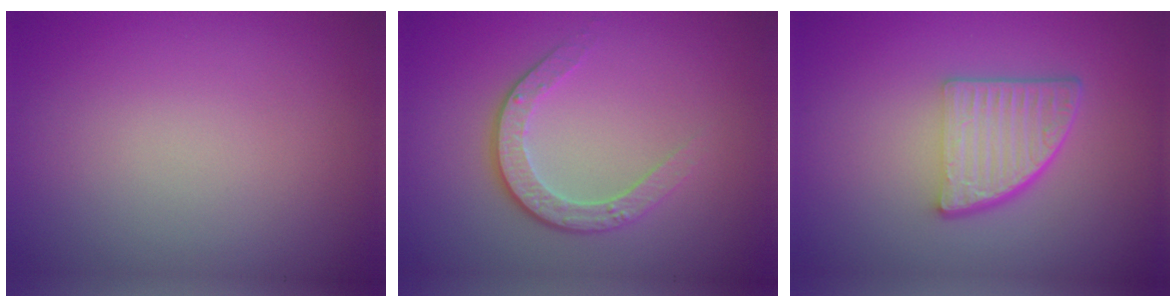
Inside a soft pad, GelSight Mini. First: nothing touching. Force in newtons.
{"total": 3.4, "press": 2.5, "slide": 2.3}
{"total": 5.2, "press": 3.5, "slide": 3.8}